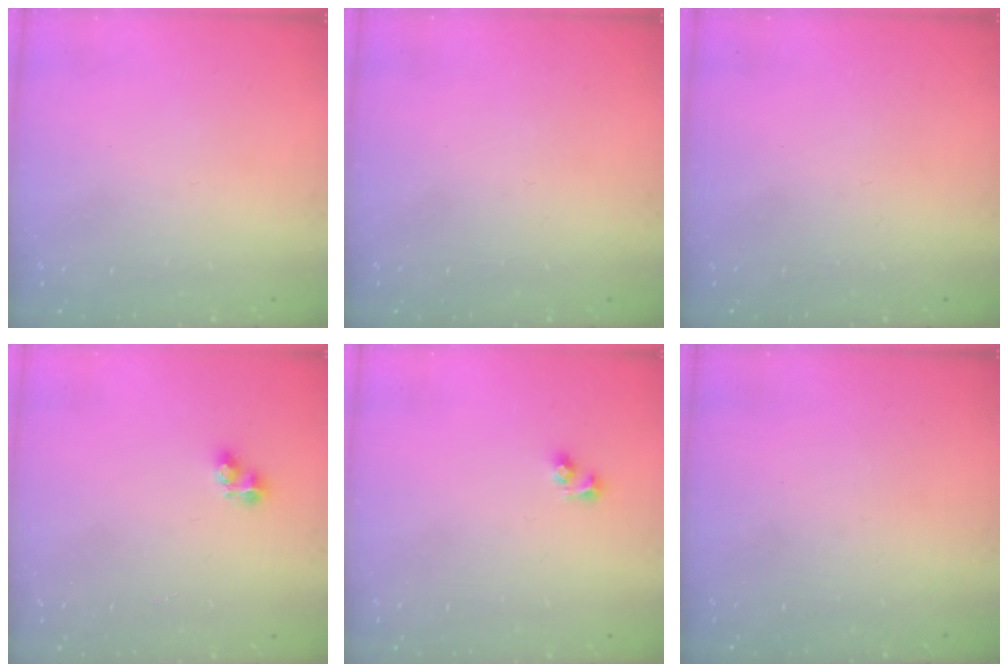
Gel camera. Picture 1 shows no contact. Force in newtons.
{"total": 0.0}
{"total": 0.0}
{"total": 4.1, "press": 4.1, "slide": 0.6}
{"total": 2.7, "press": 2.5, "slide": 1.2}
{"total": 0.0}